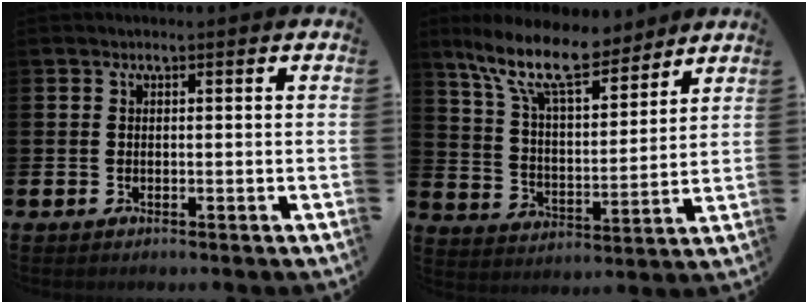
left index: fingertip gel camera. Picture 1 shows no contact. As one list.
[{"total": 12.4, "force": [9.9, 4.0, 6.3], "torque": [-0.143, -0.046, 0.176]}]